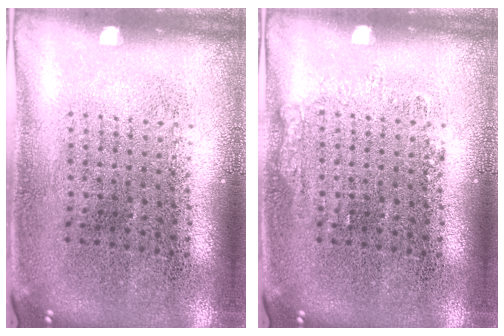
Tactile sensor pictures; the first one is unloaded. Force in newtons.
{"total": 0.7, "press": 0.7, "slide": 0.2}